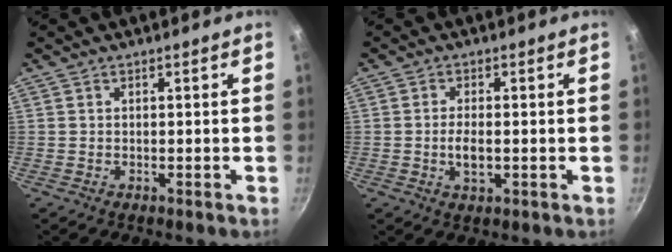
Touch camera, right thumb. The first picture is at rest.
{"total": 3.8, "force": [-0.5, 1.7, 3.3], "torque": [-0.068, 0.000, -0.011]}